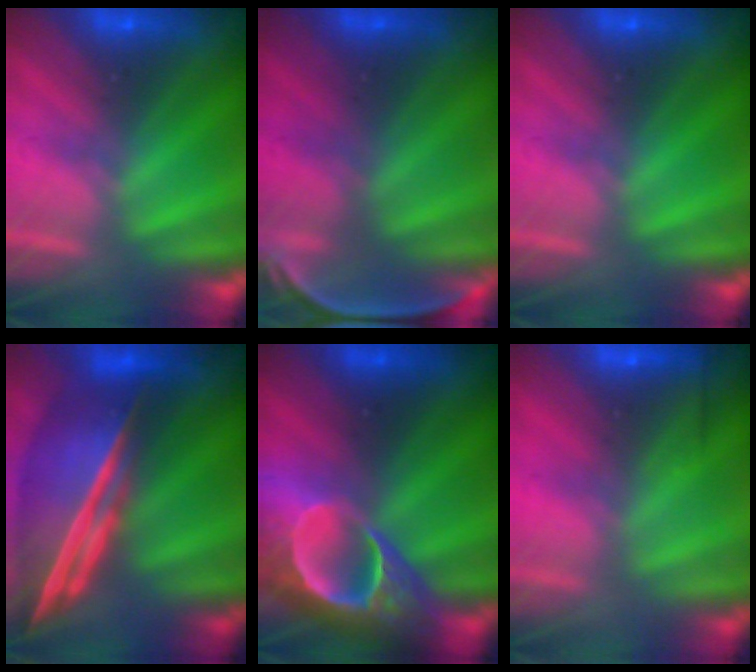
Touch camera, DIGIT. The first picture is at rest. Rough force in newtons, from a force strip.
{"total": 7.4}
{"total": 0.0}
{"total": 7.3}
{"total": 8.9}
{"total": 2.5}